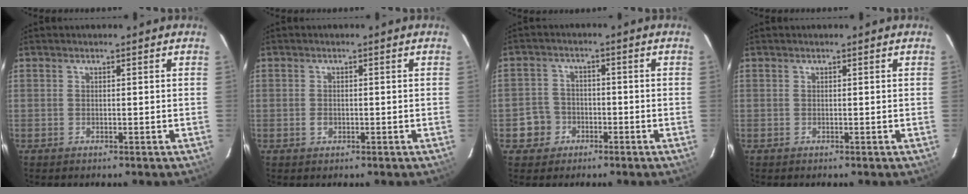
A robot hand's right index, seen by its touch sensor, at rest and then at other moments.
{"total": 1.3, "force": [-0.5, 1.1, 0.6], "torque": [-0.011, 0.000, -0.007]}
{"total": 5.3, "force": [-2.4, 4.7, 0.5], "torque": [-0.019, 0.017, -0.037]}
{"total": 0.0}